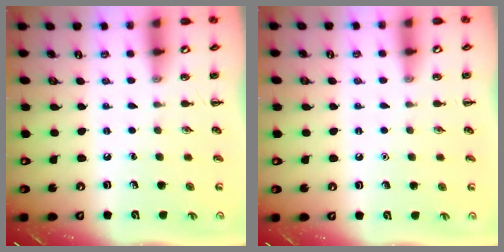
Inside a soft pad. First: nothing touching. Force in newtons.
{"total": 1.6, "press": 1.6, "slide": 0.1}